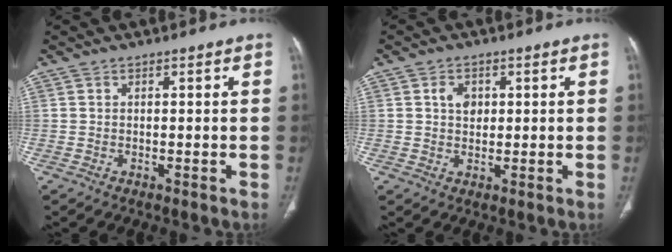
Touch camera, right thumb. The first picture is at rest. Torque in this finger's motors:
{"motor_torque": [-0.14, 0.30, -0.21, -0.01, 0.09]}